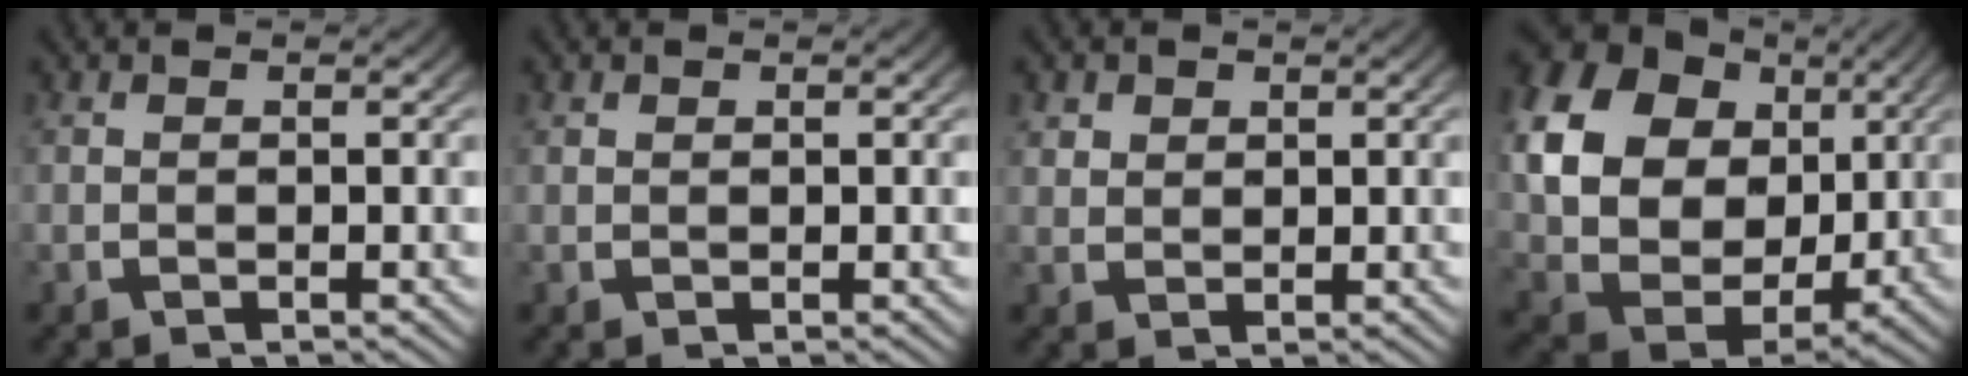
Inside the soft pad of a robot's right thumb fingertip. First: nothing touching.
{"total": 0.5, "force": [0.4, 0.3, 0.1], "torque": [-0.002, -0.002, 0.011]}
{"total": 2.0, "force": [1.1, 1.5, 0.8], "torque": [-0.017, -0.004, 0.027]}
{"total": 18.7, "force": [2.2, 14.4, 11.7], "torque": [-0.276, -0.040, 0.043]}